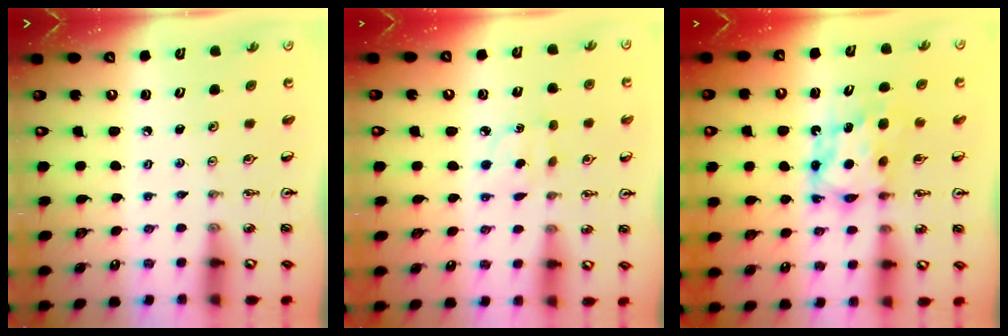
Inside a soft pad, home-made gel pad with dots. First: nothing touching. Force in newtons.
{"total": 3.5, "press": 3.4, "slide": 0.5}
{"total": 6.9, "press": 6.9, "slide": 0.6}